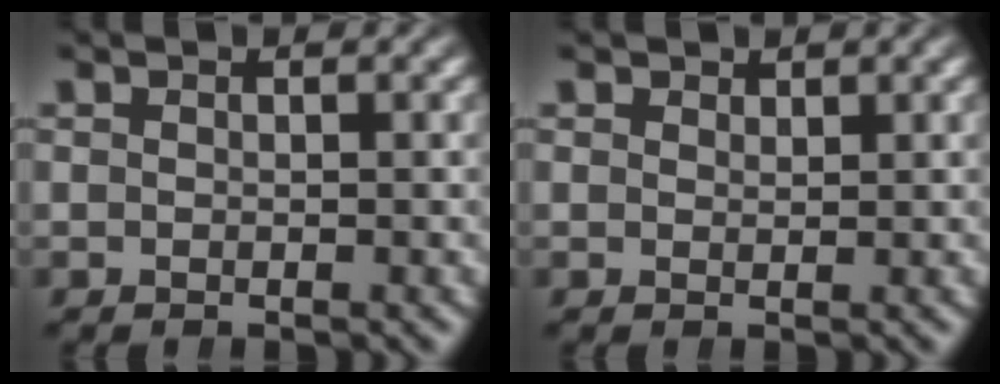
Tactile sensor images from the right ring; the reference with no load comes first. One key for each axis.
{"total": 0.7, "fx": 0.7, "fy": 0.2, "fz": -0.1, "tx": 0.012, "ty": -0.005, "tz": 0.021}